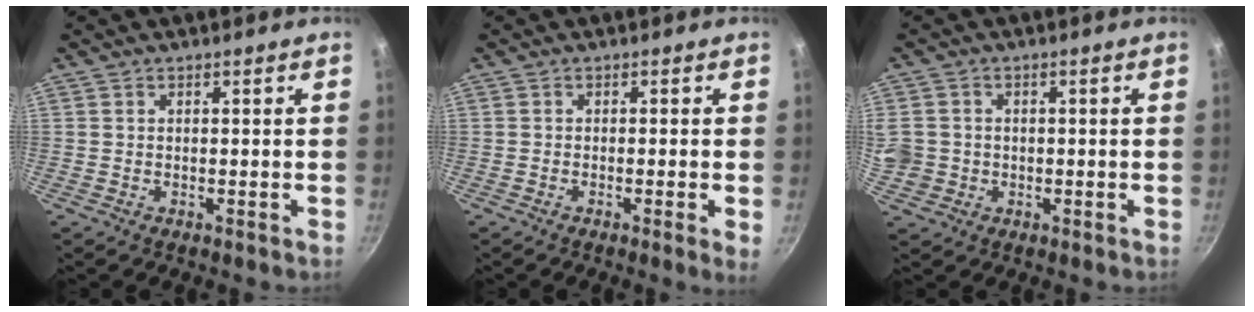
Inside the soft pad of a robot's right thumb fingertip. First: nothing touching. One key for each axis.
{"total": 2.6, "fx": -0.6, "fy": 0.0, "fz": 2.5, "tx": -0.041, "ty": -0.007, "tz": -0.012}
{"total": 7.7, "fx": -0.3, "fy": 7.1, "fz": 2.9, "tx": -0.067, "ty": 0.008, "tz": 0.000}